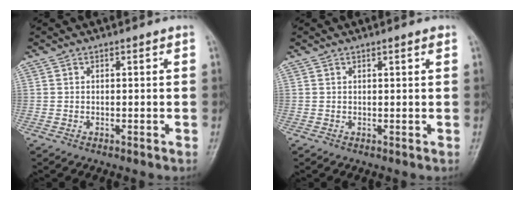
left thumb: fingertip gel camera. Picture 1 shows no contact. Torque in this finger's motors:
{"motor_torque": [-0.15, 0.01, -0.08, -0.04, 0.03]}